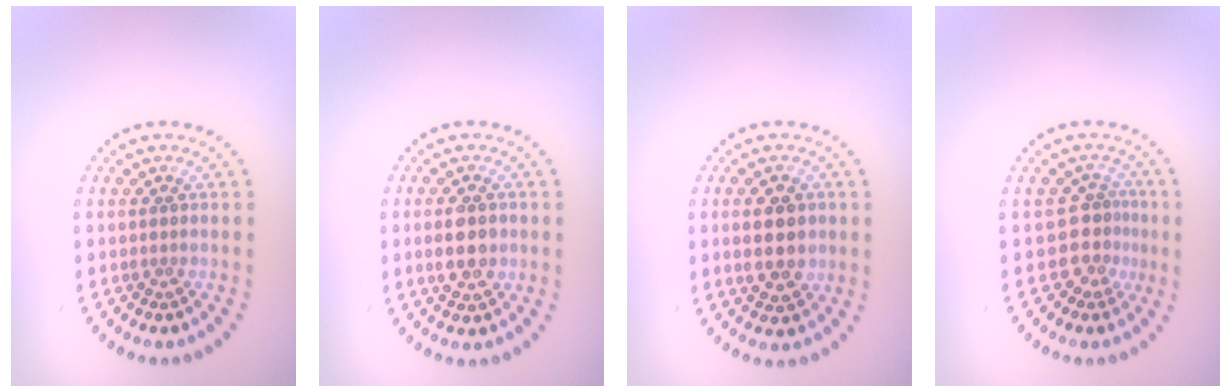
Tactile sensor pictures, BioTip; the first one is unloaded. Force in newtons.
{"total": 2.8, "press": 2.8, "slide": 0.1}
{"total": 3.4, "press": 3.4, "slide": 0.1}
{"total": 2.5, "press": 1.7, "slide": 1.9}